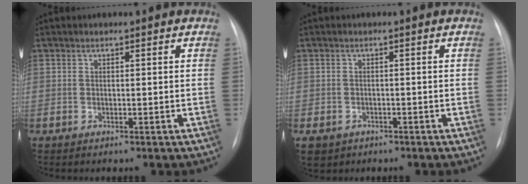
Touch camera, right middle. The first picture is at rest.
{"total": 4.4, "force": [-2.7, 3.3, 1.2], "torque": [-0.026, -0.002, -0.037]}